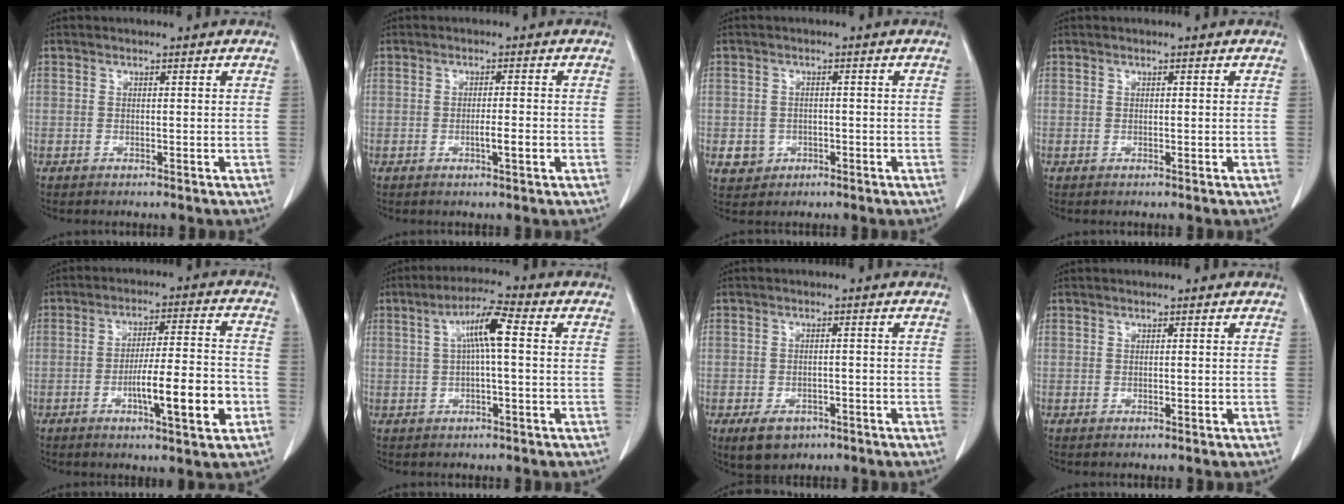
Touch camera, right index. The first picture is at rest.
{"total": 2.8, "force": [-0.9, 0.2, 2.7], "torque": [-0.044, -0.001, -0.014]}
{"total": 3.5, "force": [-1.1, 3.3, 0.6], "torque": [-0.004, 0.009, -0.011]}
{"total": 0.0}
{"total": 11.5, "force": [-4.1, 1.2, 10.7], "torque": [-0.170, 0.002, -0.063]}
{"total": 6.5, "force": [1.0, 0.6, 6.4], "torque": [-0.118, 0.019, 0.014]}
{"total": 5.0, "force": [-3.0, 3.2, 2.5], "torque": [-0.044, -0.002, -0.040]}
{"total": 0.0}